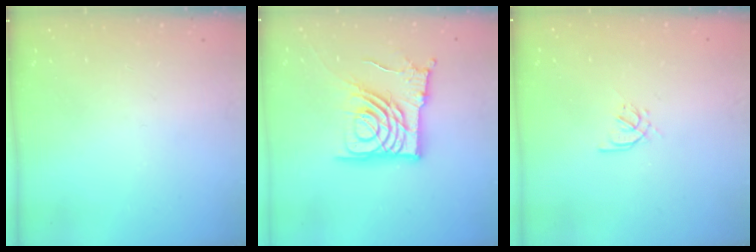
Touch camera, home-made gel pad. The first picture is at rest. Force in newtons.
{"total": 15.5, "press": 15.5, "slide": 1.2}
{"total": 2.4, "press": 2.4, "slide": 0.6}